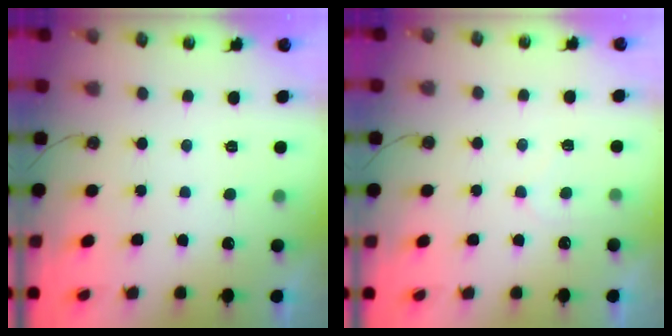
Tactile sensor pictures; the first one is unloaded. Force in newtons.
{"total": 5.3, "press": 5.3, "slide": 0.5}